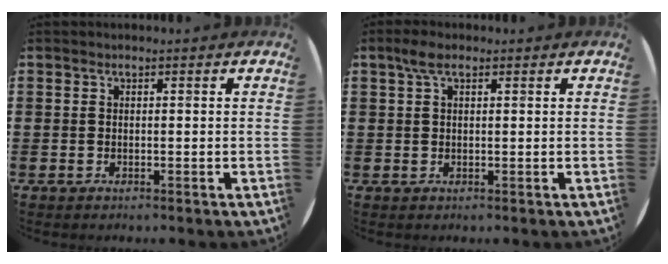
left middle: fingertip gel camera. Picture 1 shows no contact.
{"total": 2.5, "force": [1.3, 1.1, 1.8], "torque": [-0.031, 0.005, 0.021]}